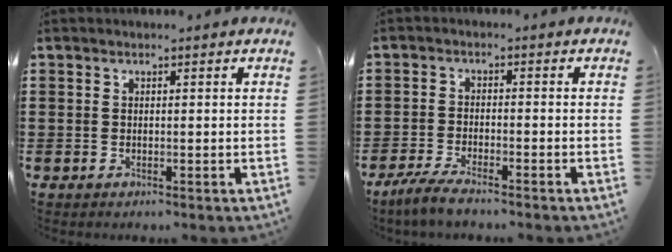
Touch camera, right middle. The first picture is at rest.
{"total": 3.8, "force": [-3.3, 0.5, 1.7], "torque": [-0.043, -0.003, -0.067]}